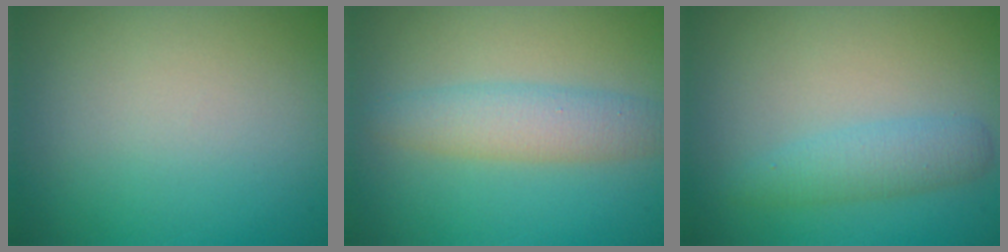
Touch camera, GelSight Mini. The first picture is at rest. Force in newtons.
{"total": 3.3, "press": 3.3, "slide": 0.0}
{"total": 2.4, "press": 2.4, "slide": 0.1}